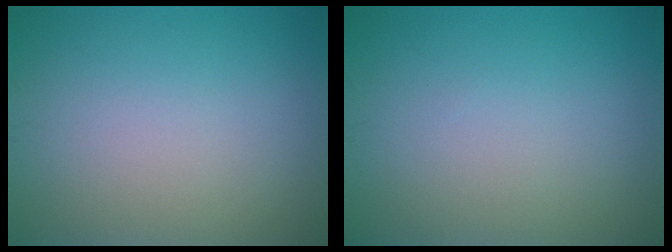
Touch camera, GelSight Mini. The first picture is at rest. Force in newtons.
{"total": 0.0}